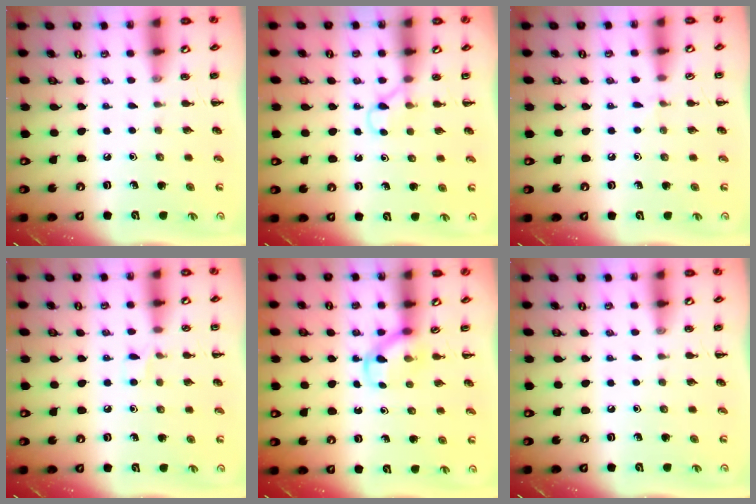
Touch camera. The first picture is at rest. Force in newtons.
{"total": 2.9, "press": 2.8, "slide": 1.0}
{"total": 2.8, "press": 2.5, "slide": 1.1}
{"total": 4.0, "press": 3.8, "slide": 1.1}
{"total": 3.6, "press": 3.3, "slide": 1.4}
{"total": 0.0}